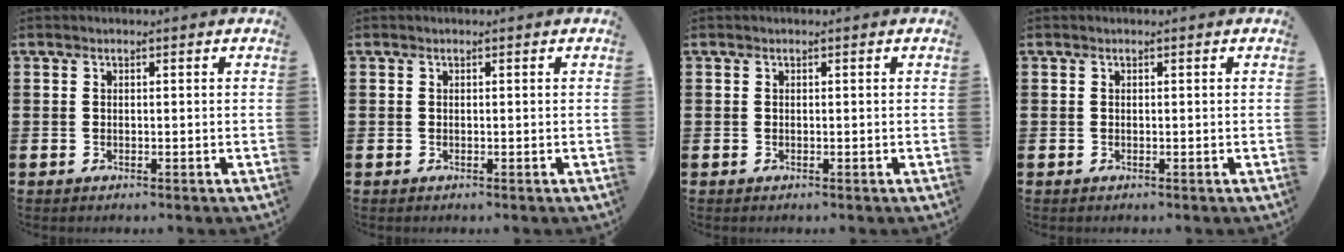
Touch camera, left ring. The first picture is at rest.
{"total": 0.0}
{"total": 0.0}
{"total": 0.0}